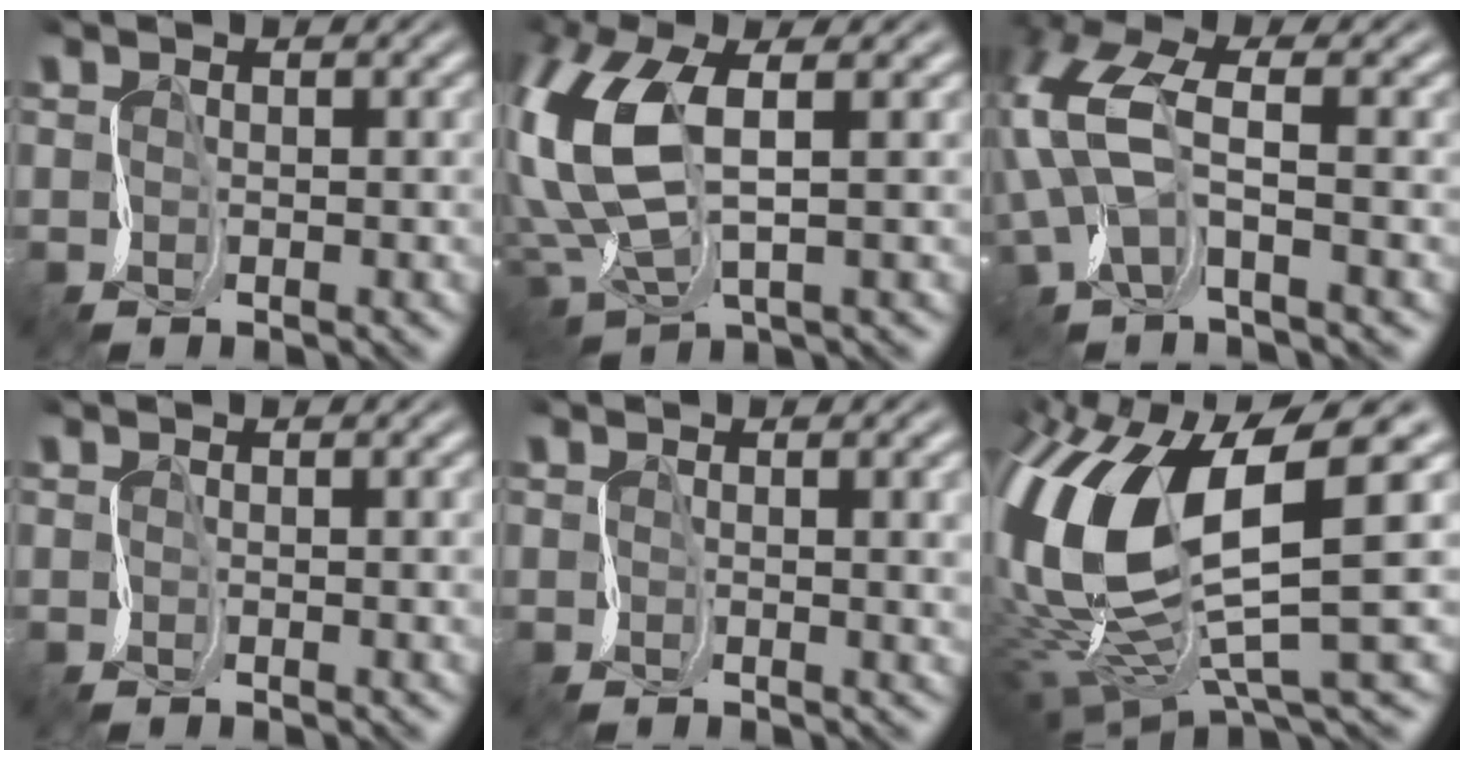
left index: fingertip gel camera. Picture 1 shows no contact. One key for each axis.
{"total": 8.6, "fx": 2.5, "fy": 4.0, "fz": 7.2, "tx": -0.197, "ty": -0.002, "tz": 0.050}
{"total": 6.7, "fx": -0.4, "fy": 2.7, "fz": 6.1, "tx": -0.159, "ty": 0.006, "tz": -0.012}
{"total": 1.9, "fx": 0.5, "fy": 0.7, "fz": 1.7, "tx": -0.015, "ty": 0.003, "tz": -0.003}
{"total": 4.3, "fx": 1.3, "fy": 1.7, "fz": 3.7, "tx": -0.032, "ty": 0.014, "tz": 0.009}
{"total": 13.3, "fx": 2.2, "fy": 5.6, "fz": 11.9, "tx": -0.278, "ty": -0.012, "tz": 0.057}